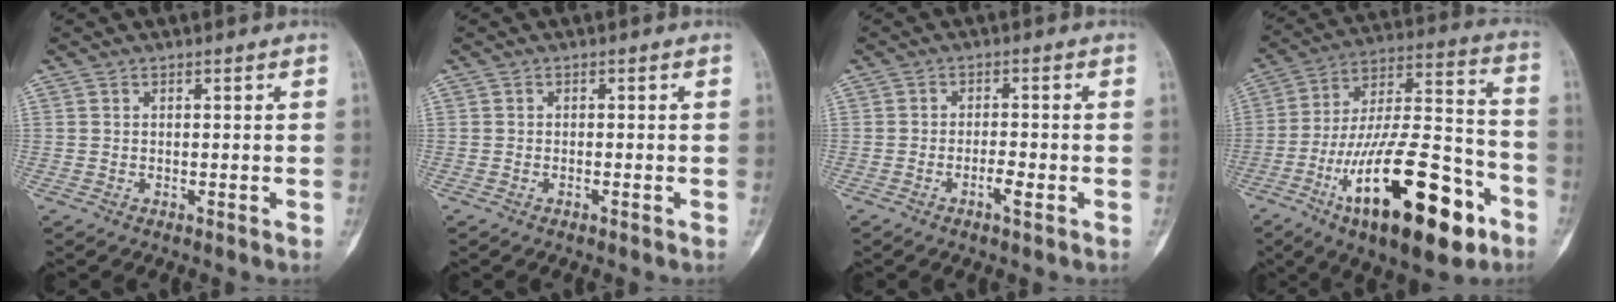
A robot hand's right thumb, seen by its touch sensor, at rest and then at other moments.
{"total": 0.6, "force": [-0.3, 0.2, 0.4], "torque": [-0.011, 0.006, -0.005]}
{"total": 2.9, "force": [-1.3, 0.7, 2.5], "torque": [-0.047, 0.006, -0.026]}
{"total": 28.7, "force": [-13.1, 10.6, 23.2], "torque": [-0.377, 0.068, -0.205]}